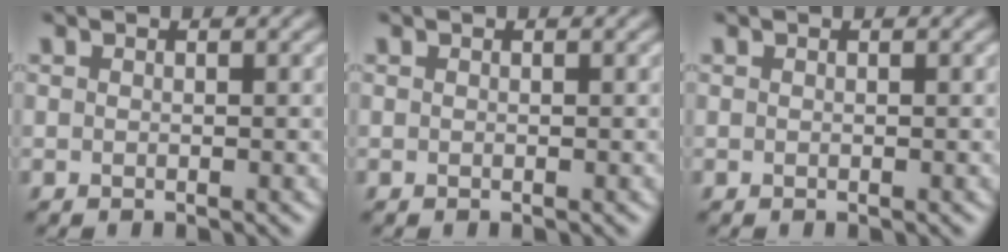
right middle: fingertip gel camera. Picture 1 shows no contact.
{"total": 0.0}
{"total": 0.0}